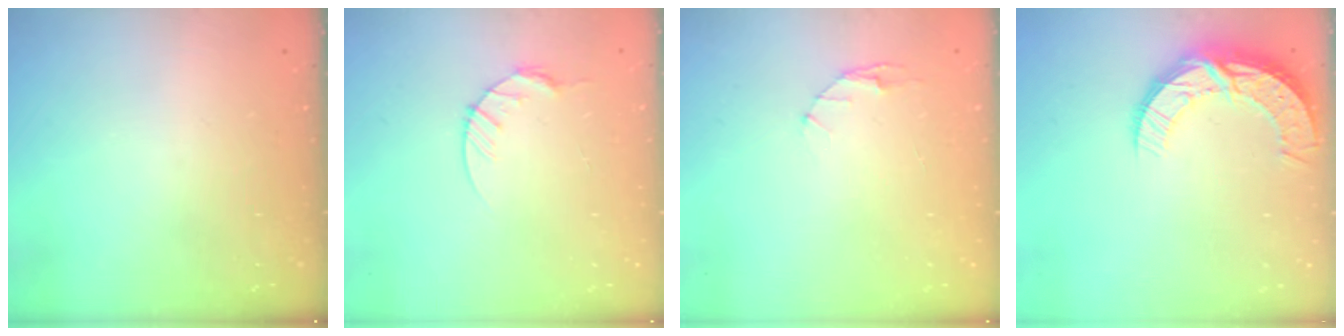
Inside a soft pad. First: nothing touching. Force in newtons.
{"total": 5.1, "press": 5.0, "slide": 0.6}
{"total": 2.9, "press": 2.9, "slide": 0.4}
{"total": 10.2, "press": 10.2, "slide": 0.8}